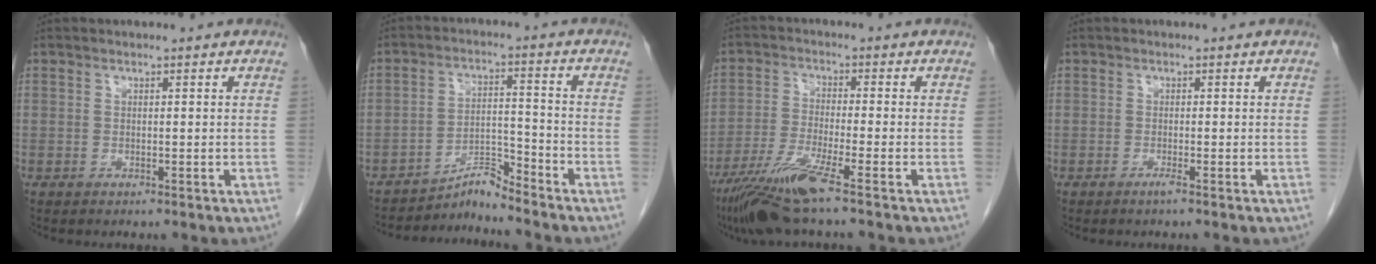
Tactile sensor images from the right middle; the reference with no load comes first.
{"total": 4.6, "force": [-4.6, -0.7, 0.1], "torque": [0.001, 0.002, -0.077]}
{"total": 9.1, "force": [-5.9, -0.5, 6.9], "torque": [-0.137, -0.030, -0.112]}
{"total": 0.9, "force": [-0.6, -0.2, 0.6], "torque": [-0.010, 0.000, -0.011]}